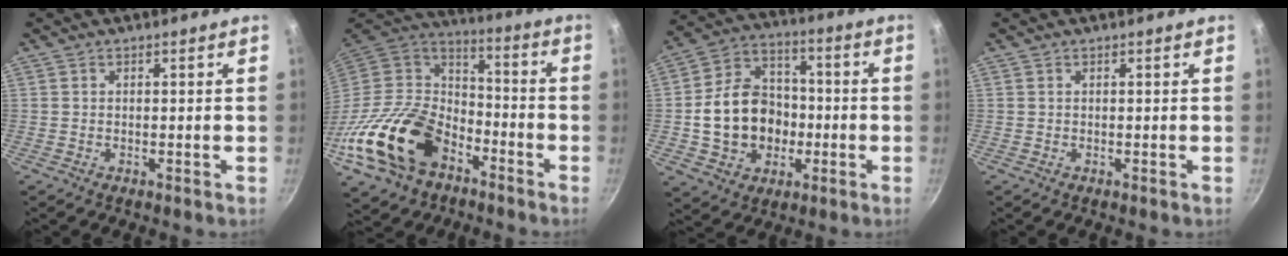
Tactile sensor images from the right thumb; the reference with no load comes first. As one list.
[{"total": 23.4, "force": [-10.8, 15.9, 13.4], "torque": [-0.244, 0.058, -0.200]}, {"total": 16.2, "force": [-2.1, 13.1, 9.3], "torque": [-0.134, 0.042, -0.031]}, {"total": 0.0}]